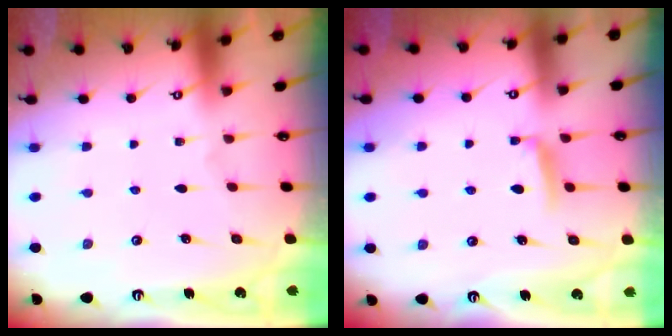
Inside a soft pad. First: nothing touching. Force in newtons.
{"total": 5.7, "press": 5.6, "slide": 0.6}